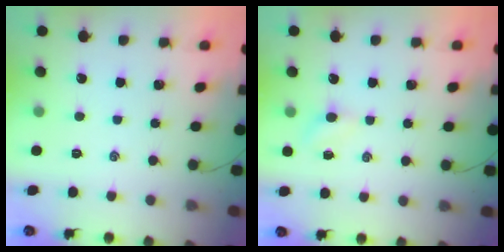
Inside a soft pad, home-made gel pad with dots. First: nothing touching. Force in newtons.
{"total": 3.0, "press": 2.8, "slide": 0.9}